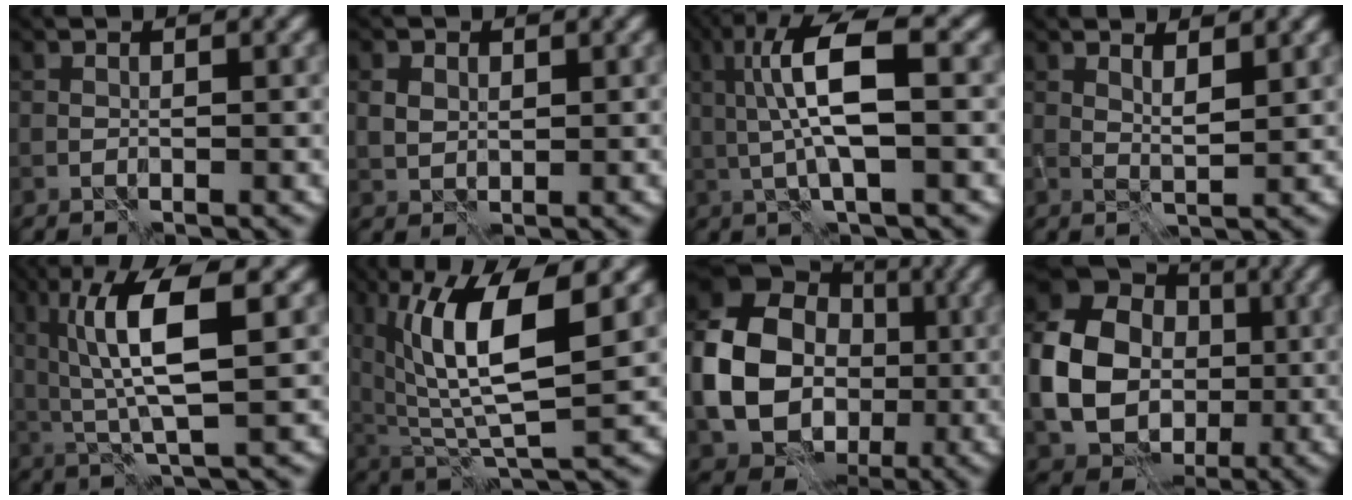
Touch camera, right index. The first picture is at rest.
{"total": 1.5, "force": [0.7, 1.2, 0.6], "torque": [-0.014, 0.001, 0.014]}
{"total": 7.4, "force": [1.3, 2.1, 7.0], "torque": [-0.142, 0.010, 0.023]}
{"total": 1.8, "force": [1.4, 0.3, 1.1], "torque": [-0.020, -0.003, 0.025]}
{"total": 7.6, "force": [1.8, 1.7, 7.2], "torque": [-0.132, 0.002, 0.035]}
{"total": 9.0, "force": [2.6, 2.8, 8.1], "torque": [-0.153, -0.006, 0.051]}
{"total": 12.1, "force": [-1.0, 9.9, 6.9], "torque": [-0.151, 0.004, -0.029]}
{"total": 10.9, "force": [-0.4, 8.9, 6.2], "torque": [-0.138, 0.000, -0.014]}